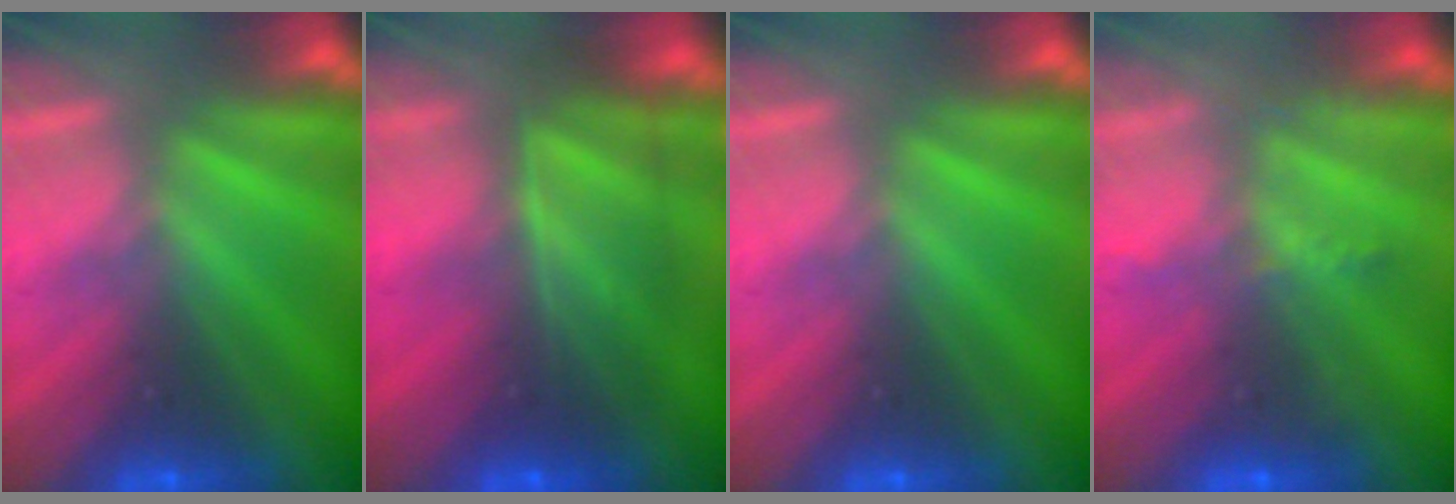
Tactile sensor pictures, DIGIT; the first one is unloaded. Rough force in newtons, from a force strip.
{"total": 7.4}
{"total": 0.0}
{"total": 2.3}